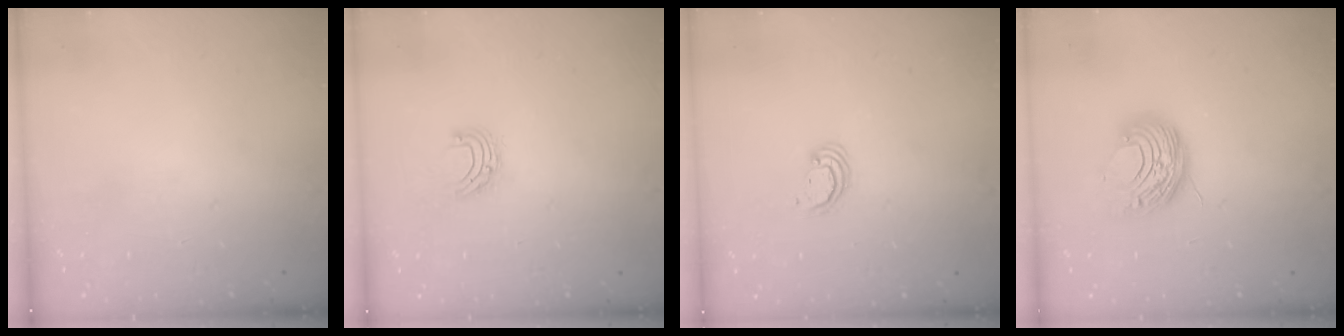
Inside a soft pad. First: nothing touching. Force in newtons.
{"total": 5.5, "press": 5.4, "slide": 0.6}
{"total": 2.4, "press": 2.4, "slide": 0.3}
{"total": 9.0, "press": 9.0, "slide": 0.5}